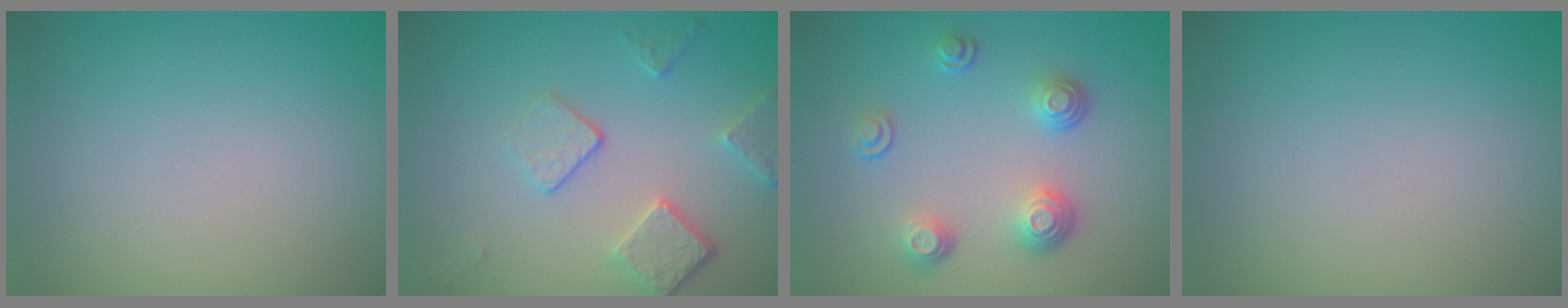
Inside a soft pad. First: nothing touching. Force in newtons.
{"total": 3.8, "press": 2.9, "slide": 2.5}
{"total": 3.4, "press": 2.5, "slide": 2.3}
{"total": 0.0}